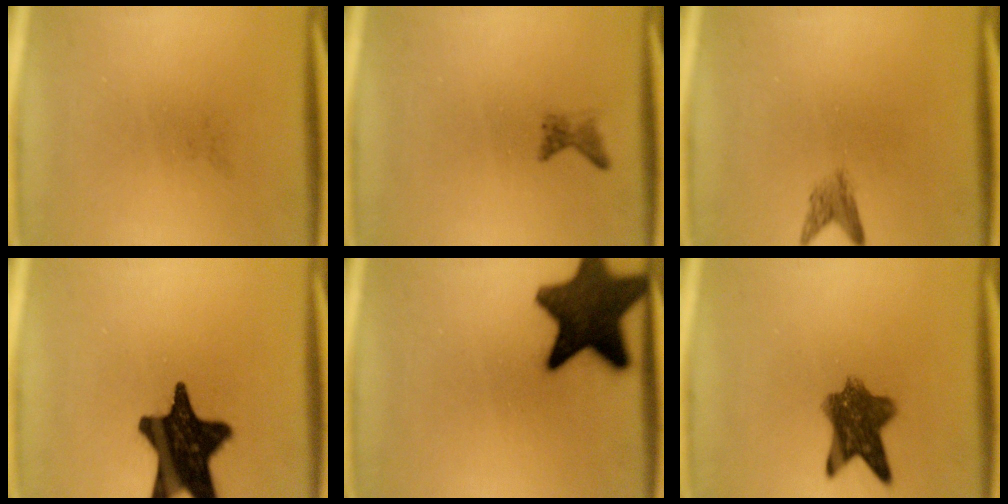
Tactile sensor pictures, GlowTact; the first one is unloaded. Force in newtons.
{"total": 1.2}
{"total": 2.0}
{"total": 18.1}
{"total": 16.3}
{"total": 8.2}